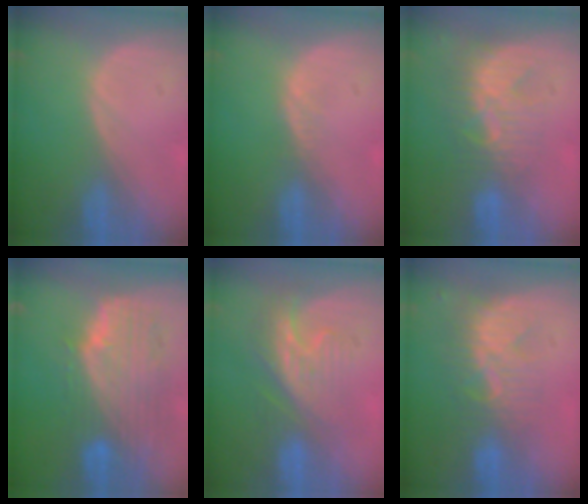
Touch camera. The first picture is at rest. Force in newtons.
{"total": 0.8, "press": 0.7, "slide": 0.2}
{"total": 8.9, "press": 7.7, "slide": 4.6}
{"total": 10.3, "press": 9.0, "slide": 5.1}
{"total": 8.6, "press": 7.6, "slide": 4.0}
{"total": 8.5, "press": 7.6, "slide": 3.8}